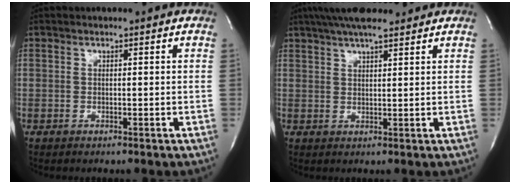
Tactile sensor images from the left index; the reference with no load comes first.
{"total": 8.3, "force": [6.9, 1.4, 4.5], "torque": [-0.072, 0.030, 0.110]}